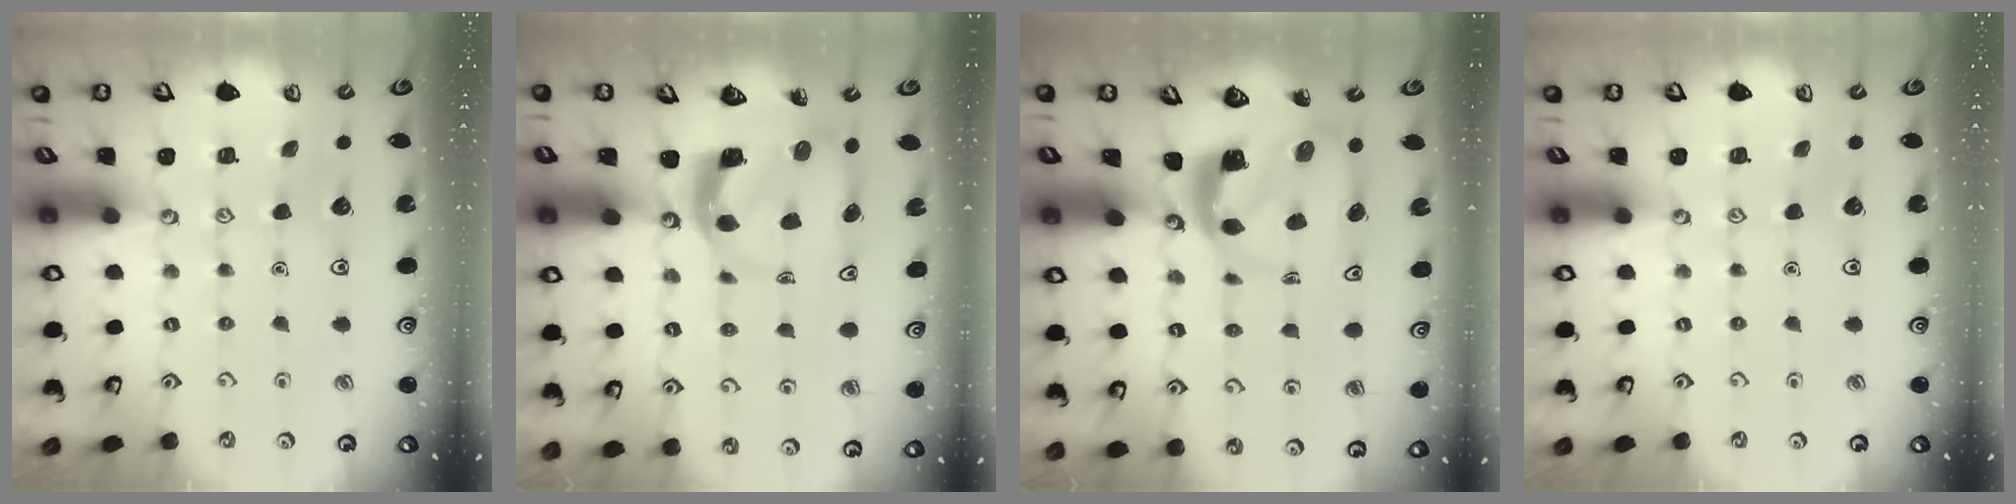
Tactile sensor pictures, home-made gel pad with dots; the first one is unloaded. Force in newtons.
{"total": 5.5, "press": 5.5, "slide": 0.9}
{"total": 4.5, "press": 4.5, "slide": 0.7}
{"total": 0.0}